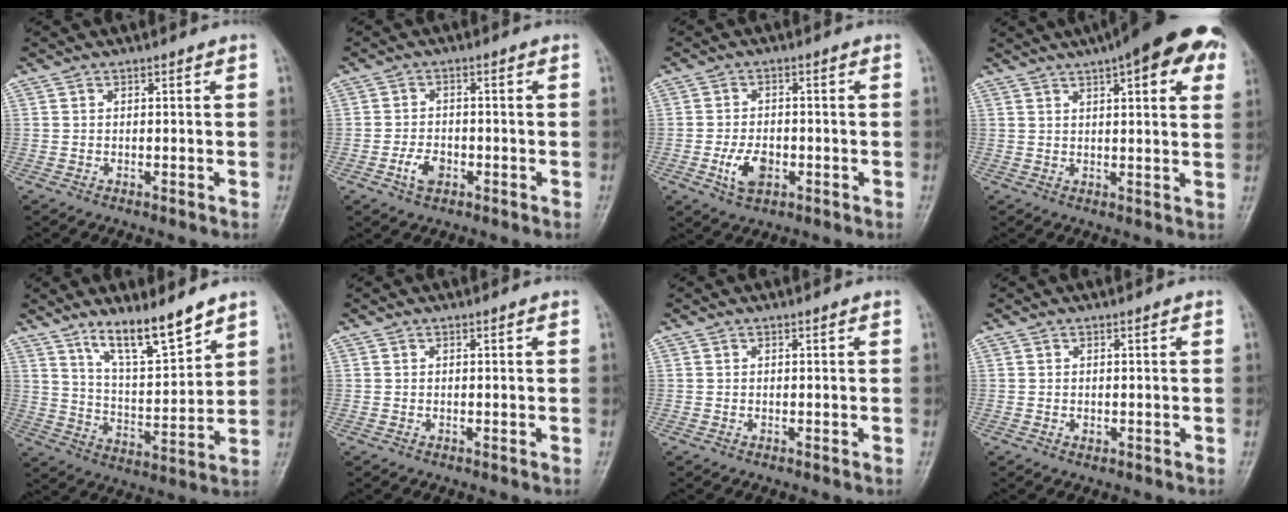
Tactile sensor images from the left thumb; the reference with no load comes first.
{"total": 3.9, "force": [-1.7, 2.6, 2.5], "torque": [-0.041, 0.010, -0.032]}
{"total": 5.6, "force": [-1.8, 3.5, 4.0], "torque": [-0.070, 0.005, -0.030]}
{"total": 17.4, "force": [9.1, 5.2, 13.8], "torque": [-0.170, 0.011, 0.113]}
{"total": 11.5, "force": [8.7, 2.4, 7.1], "torque": [-0.110, -0.064, 0.163]}
{"total": 0.0}
{"total": 0.0}
{"total": 0.7, "force": [0.0, 0.5, 0.5], "torque": [-0.004, 0.000, 0.000]}